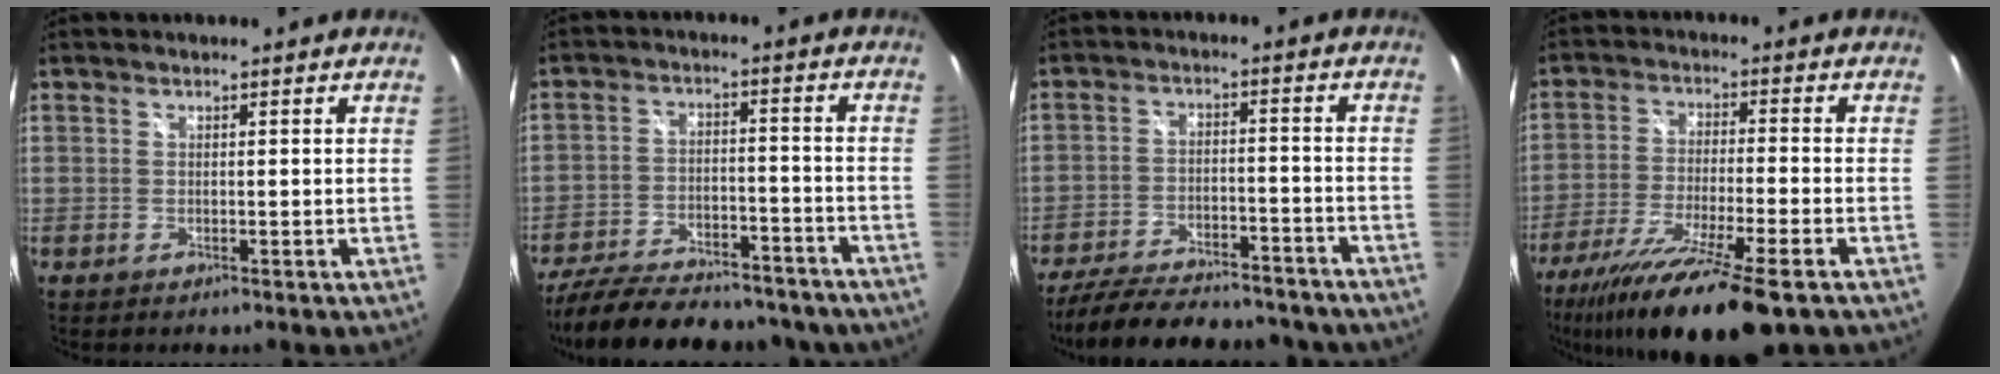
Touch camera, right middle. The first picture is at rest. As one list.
[{"total": 25.5, "force": [-21.3, 8.7, 11.0], "torque": [-0.219, -0.013, -0.288]}, {"total": 23.5, "force": [-20.0, 7.3, 10.1], "torque": [-0.200, -0.013, -0.267]}, {"total": 18.2, "force": [-13.1, 2.0, 12.5], "torque": [-0.243, -0.053, -0.225]}]